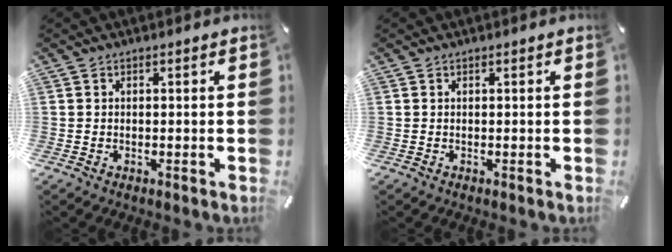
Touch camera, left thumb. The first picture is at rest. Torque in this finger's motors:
{"motor_torque": [0.05, 0.01, -0.05, 0.02, 0.00]}